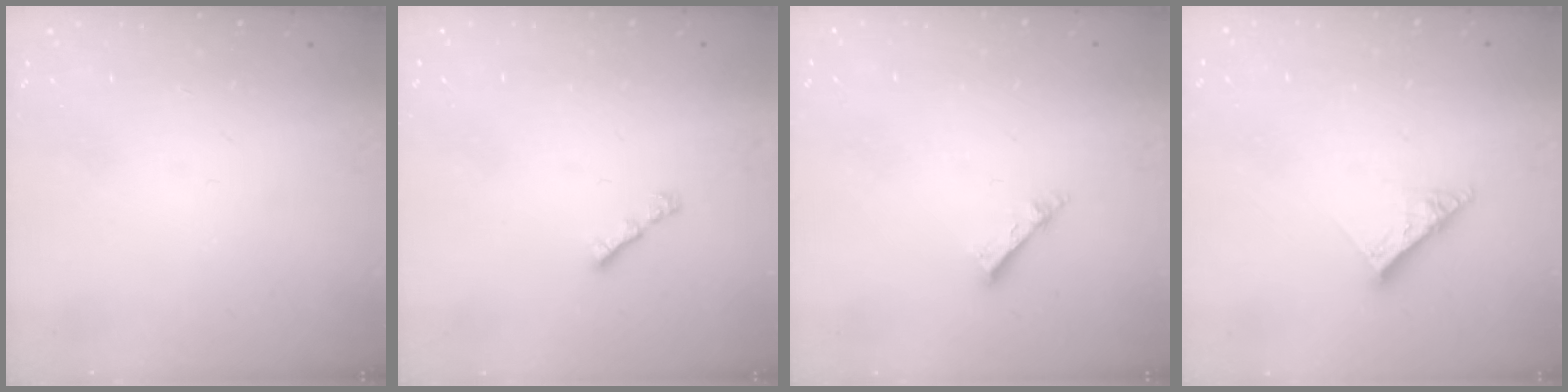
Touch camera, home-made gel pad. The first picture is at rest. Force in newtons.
{"total": 1.9, "press": 1.8, "slide": 0.6}
{"total": 2.6, "press": 2.5, "slide": 0.2}
{"total": 8.2, "press": 8.1, "slide": 1.0}